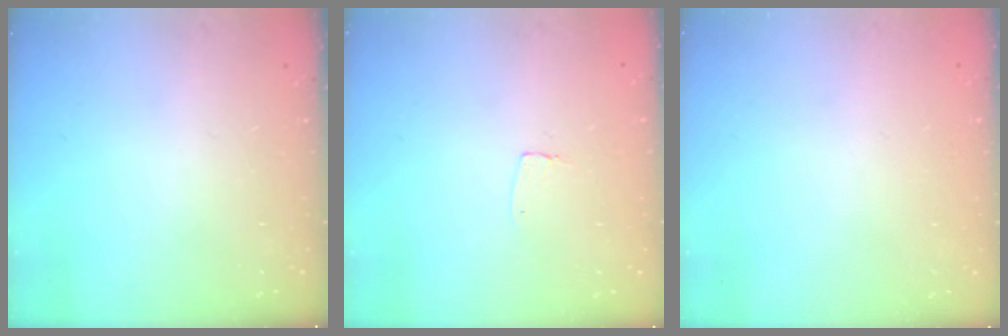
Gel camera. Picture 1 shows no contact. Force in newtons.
{"total": 3.5, "press": 3.5, "slide": 0.3}
{"total": 0.0}